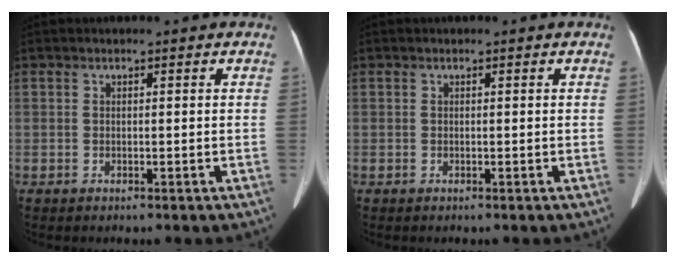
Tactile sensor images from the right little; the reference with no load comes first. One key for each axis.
{"total": 0.0}